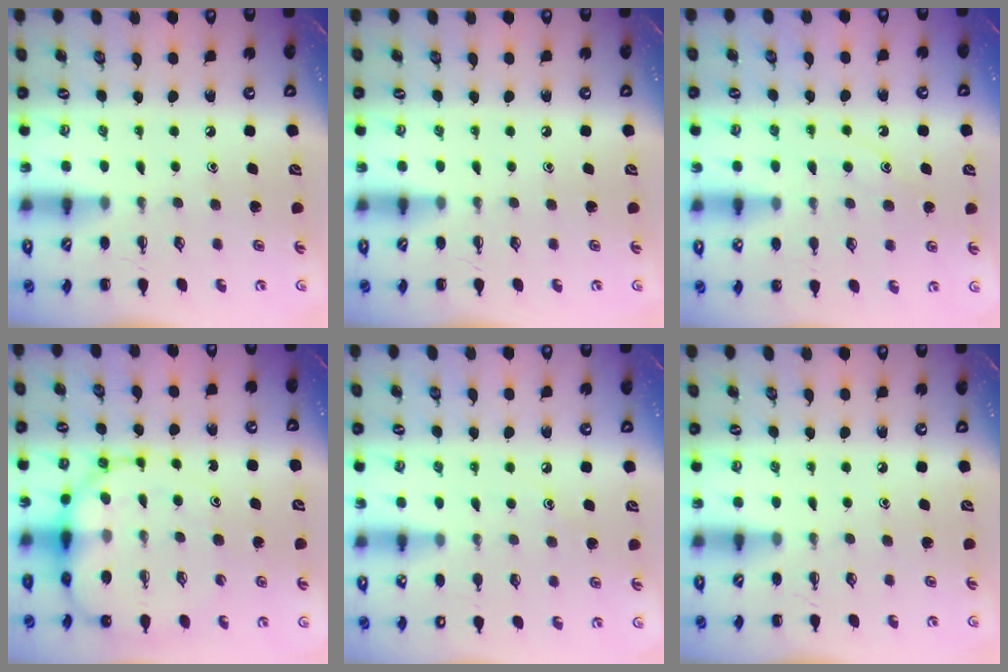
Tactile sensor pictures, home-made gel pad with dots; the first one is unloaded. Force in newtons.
{"total": 0.0}
{"total": 11.2, "press": 11.2, "slide": 1.0}
{"total": 12.7, "press": 12.3, "slide": 3.2}
{"total": 7.9, "press": 7.8, "slide": 1.7}
{"total": 0.0}